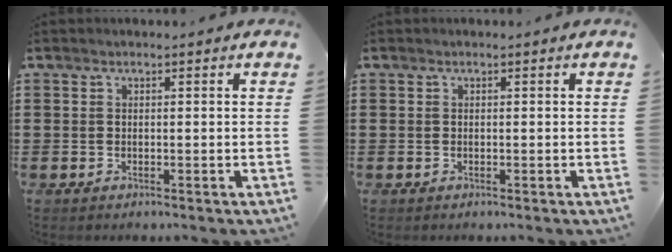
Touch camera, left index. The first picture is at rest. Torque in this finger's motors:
{"motor_torque": [0.00, 0.00, 0.00, 0.00]}